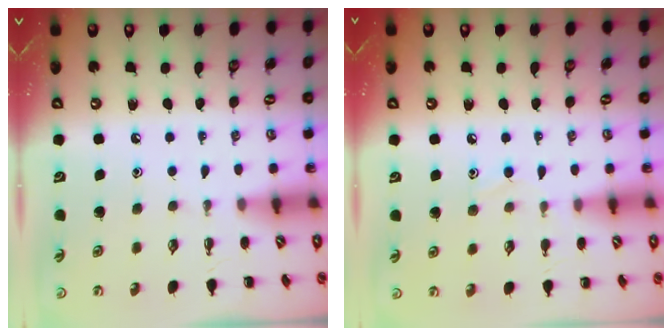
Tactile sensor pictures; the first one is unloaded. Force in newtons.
{"total": 6.9, "press": 6.4, "slide": 2.4}